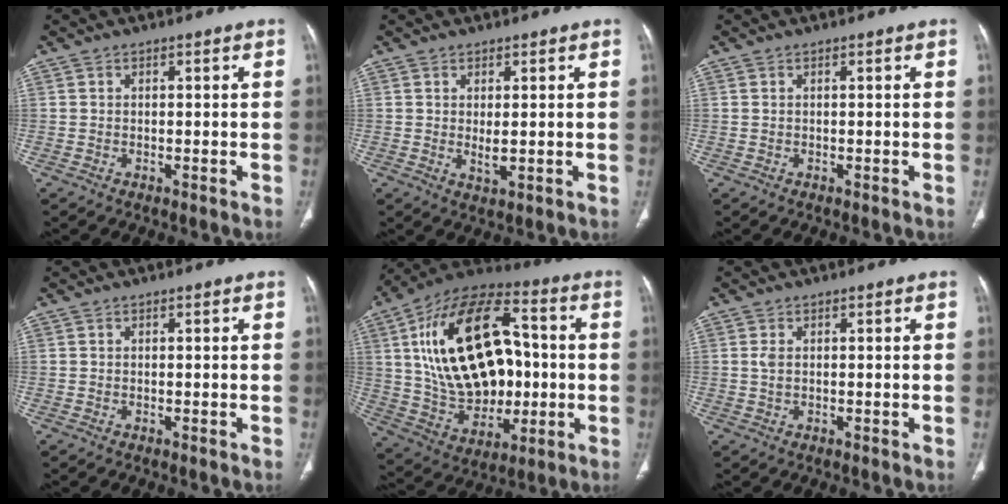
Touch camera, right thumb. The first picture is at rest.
{"total": 2.5, "force": [0.2, 0.9, 2.3], "torque": [-0.041, -0.009, 0.008]}
{"total": 0.0}
{"total": 0.0}
{"total": 27.5, "force": [2.8, 16.8, 21.5], "torque": [-0.345, 0.014, 0.056]}
{"total": 1.2, "force": [0.2, 0.6, 1.0], "torque": [-0.026, 0.001, 0.006]}